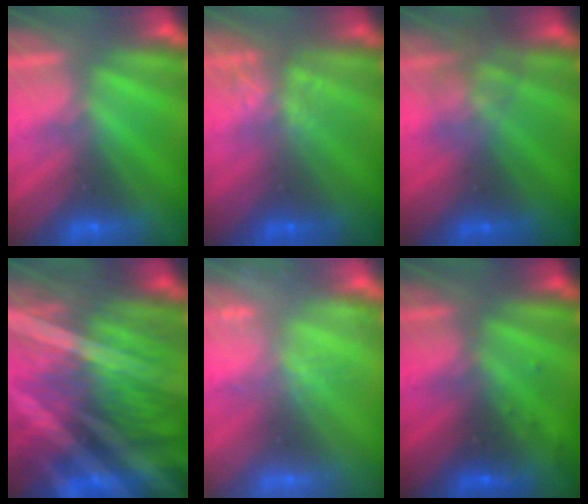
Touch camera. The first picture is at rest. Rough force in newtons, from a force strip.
{"total": 3.7}
{"total": 2.5}
{"total": 9.3}
{"total": 2.0}
{"total": 2.8}